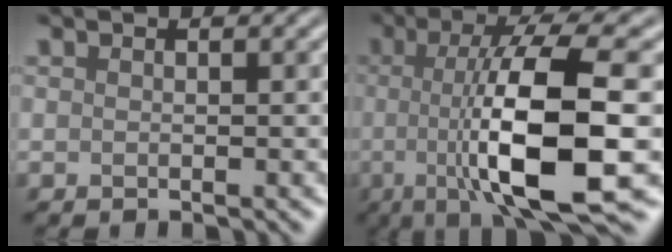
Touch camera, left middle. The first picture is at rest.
{"total": 12.3, "force": [-1.4, 3.0, 11.9], "torque": [-0.170, -0.003, -0.028]}